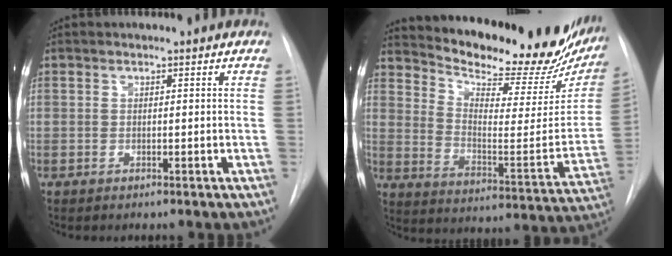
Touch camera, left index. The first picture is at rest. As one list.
[{"total": 26.2, "force": [23.0, 6.7, 10.5], "torque": [-0.163, -0.074, 0.299]}]